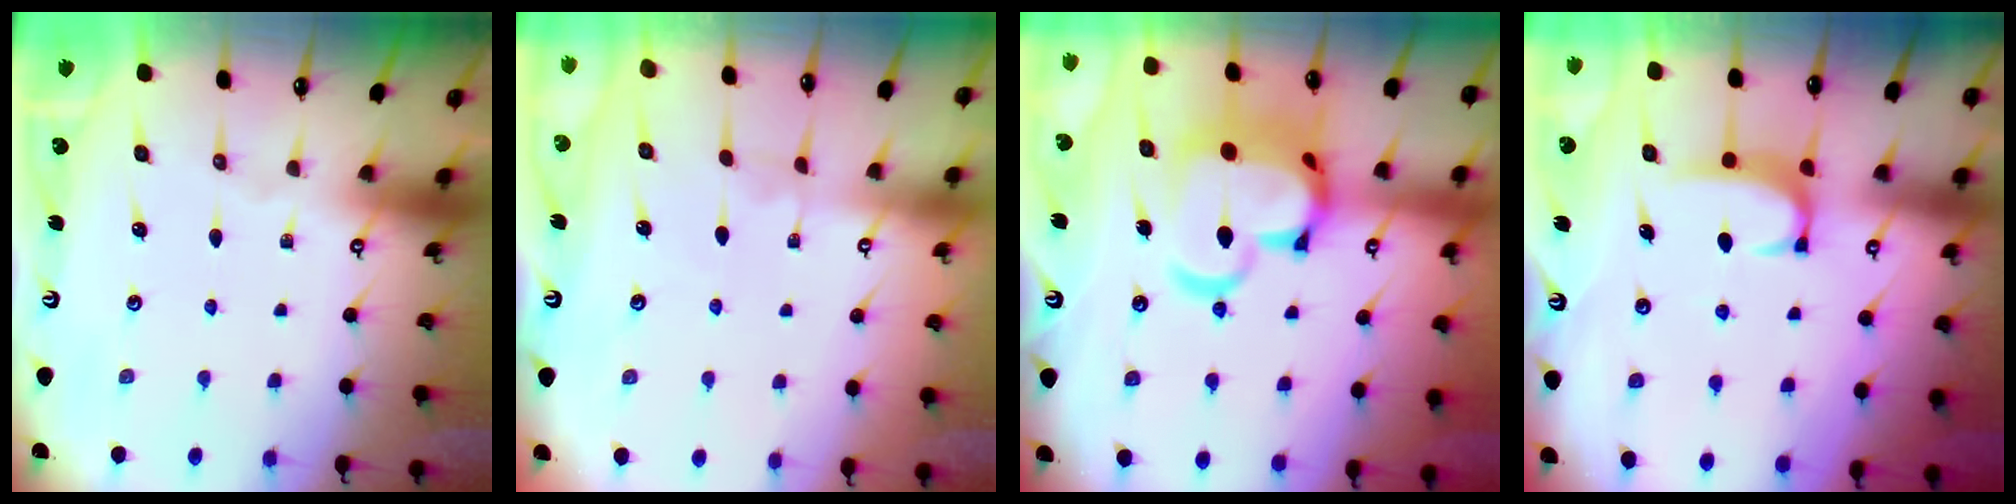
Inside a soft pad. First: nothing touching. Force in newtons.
{"total": 2.8, "press": 2.8, "slide": 0.4}
{"total": 14.8, "press": 14.7, "slide": 2.0}
{"total": 1.8, "press": 1.7, "slide": 0.5}